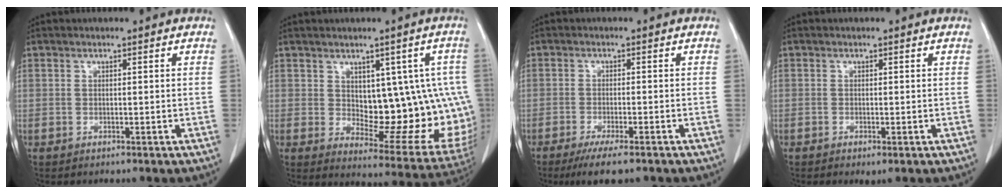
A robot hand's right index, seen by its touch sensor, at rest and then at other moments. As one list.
[{"total": 16.1, "force": [1.2, 8.0, 13.9], "torque": [-0.135, 0.008, 0.037]}, {"total": 6.6, "force": [-4.9, 1.0, 4.3], "torque": [-0.065, -0.015, -0.074]}, {"total": 1.2, "force": [-0.6, 0.4, 0.9], "torque": [-0.016, -0.004, -0.006]}]